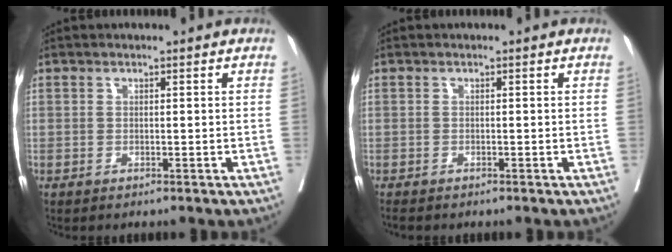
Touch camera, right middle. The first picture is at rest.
{"total": 1.4, "force": [-1.3, 0.2, 0.5], "torque": [-0.014, -0.006, -0.021]}